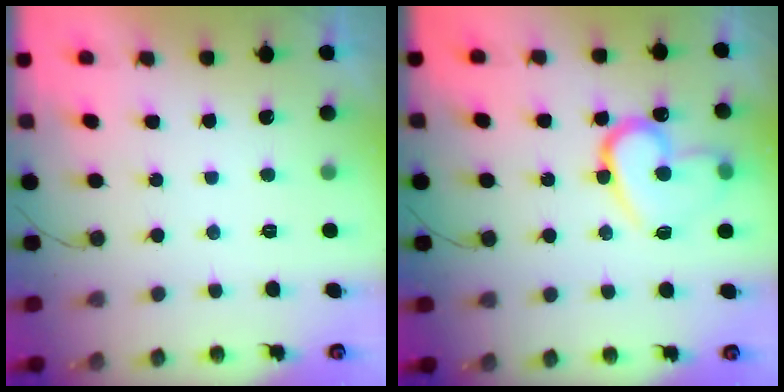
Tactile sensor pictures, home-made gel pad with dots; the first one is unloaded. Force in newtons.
{"total": 14.7, "press": 14.6, "slide": 1.6}